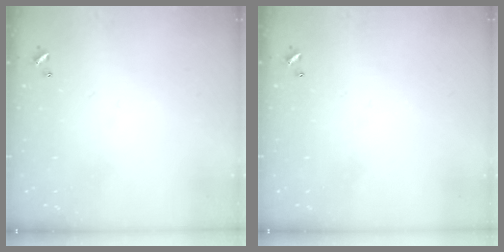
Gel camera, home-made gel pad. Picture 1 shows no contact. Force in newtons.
{"total": 0.0}